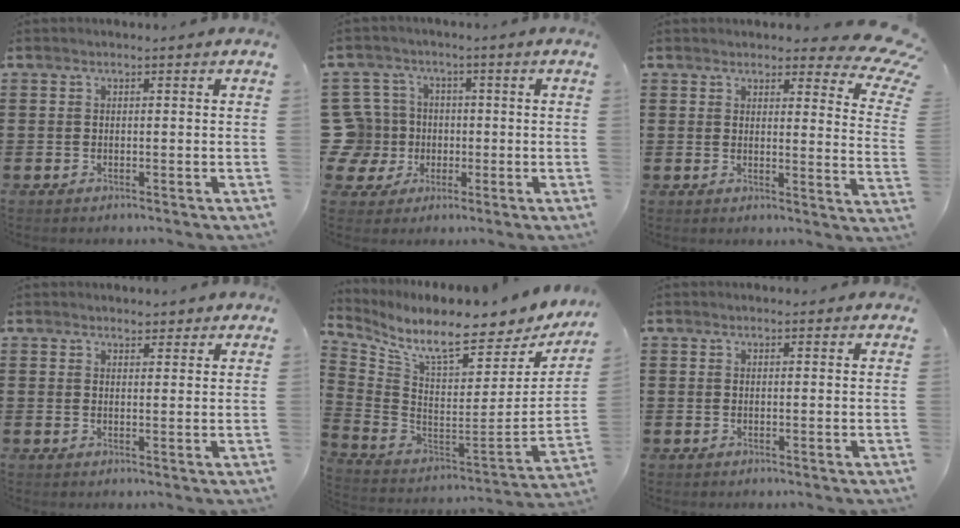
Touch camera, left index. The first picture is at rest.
{"total": 9.0, "force": [-0.3, 8.6, 2.6], "torque": [-0.121, 0.008, -0.004]}
{"total": 5.3, "force": [4.3, 1.4, 2.7], "torque": [-0.039, -0.022, 0.071]}
{"total": 2.2, "force": [2.0, 0.8, 0.4], "torque": [-0.011, 0.005, 0.038]}
{"total": 9.5, "force": [7.5, 1.0, 5.7], "torque": [-0.127, -0.076, 0.121]}
{"total": 0.8, "force": [0.4, 0.7, 0.1], "torque": [-0.004, 0.004, 0.008]}